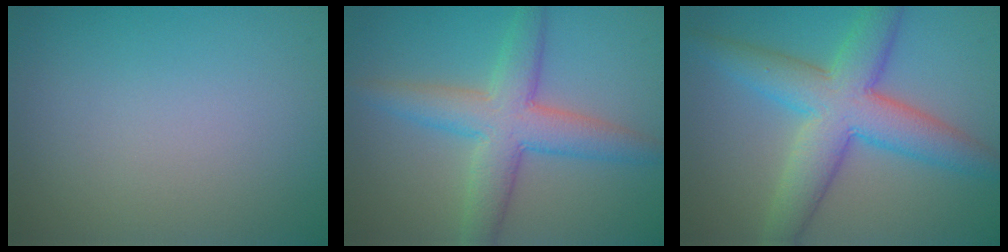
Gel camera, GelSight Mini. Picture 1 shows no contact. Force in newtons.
{"total": 5.4, "press": 5.4, "slide": 0.1}
{"total": 7.7, "press": 7.7, "slide": 0.2}